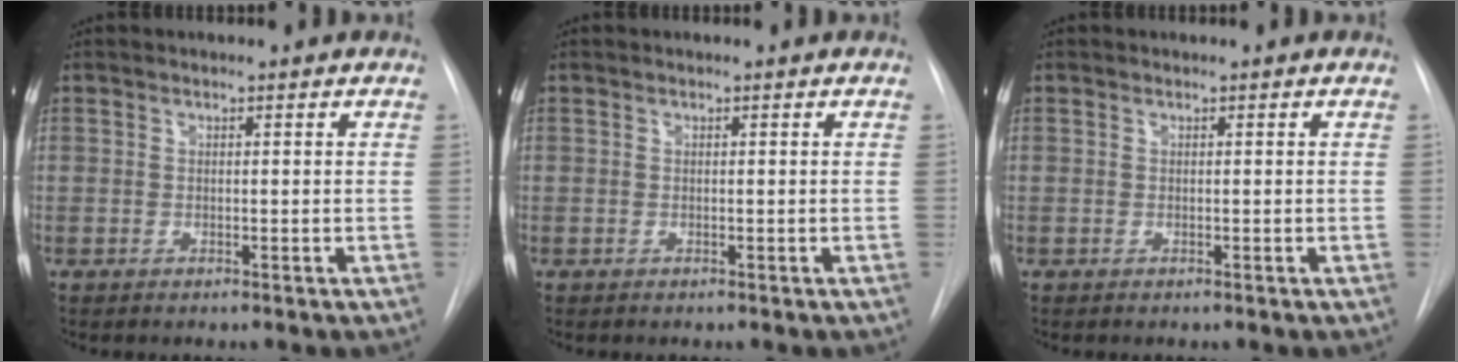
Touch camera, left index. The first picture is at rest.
{"total": 0.0}
{"total": 0.0}